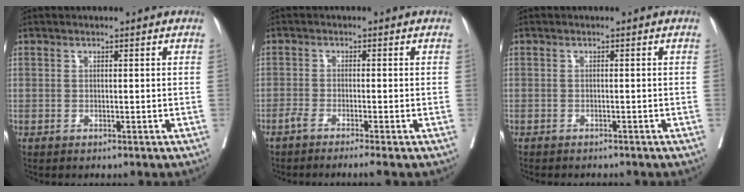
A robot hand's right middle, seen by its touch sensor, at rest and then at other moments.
{"total": 3.8, "force": [-2.9, -0.5, 2.4], "torque": [-0.033, -0.004, -0.050]}
{"total": 4.2, "force": [-3.7, 1.1, 1.6], "torque": [-0.021, -0.005, -0.048]}